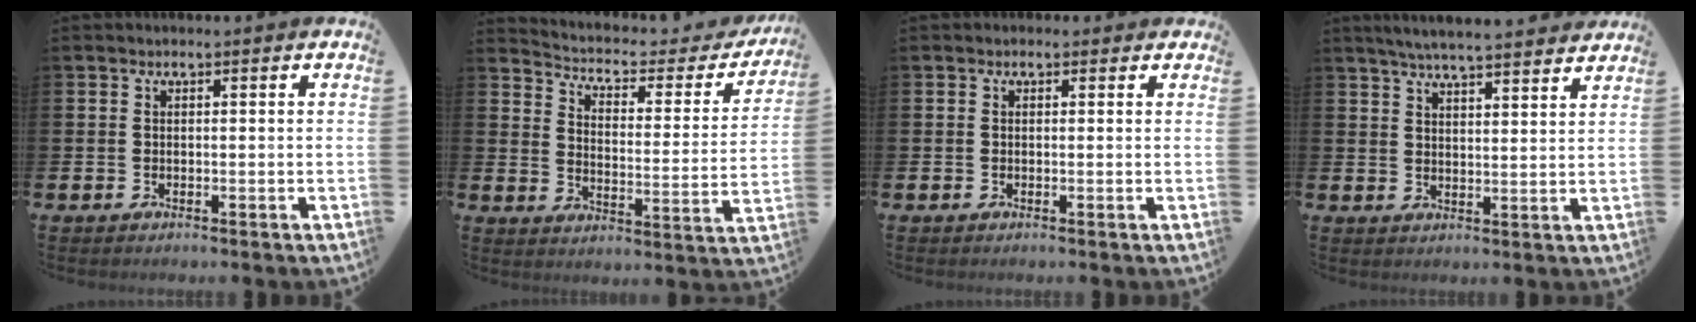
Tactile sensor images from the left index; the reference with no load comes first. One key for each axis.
{"total": 4.3, "fx": 3.6, "fy": 1.9, "fz": 1.5, "tx": -0.047, "ty": -0.030, "tz": 0.048}
{"total": 0.6, "fx": 0.1, "fy": 0.5, "fz": 0.2, "tx": -0.001, "ty": 0.007, "tz": 0.000}
{"total": 5.5, "fx": 5.4, "fy": -0.1, "fz": 1.3, "tx": -0.033, "ty": -0.030, "tz": 0.094}